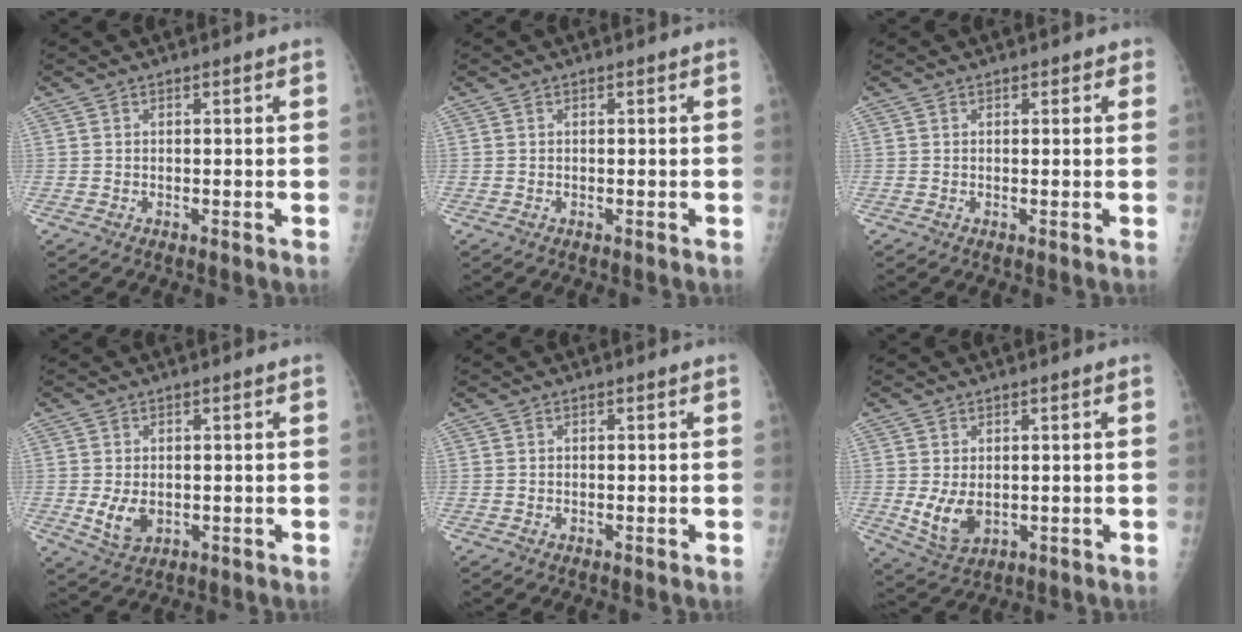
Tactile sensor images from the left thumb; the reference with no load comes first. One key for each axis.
{"total": 0.0}
{"total": 1.3, "fx": 0.7, "fy": 0.9, "fz": 0.7, "tx": 0.008, "ty": 0.000, "tz": 0.003}
{"total": 4.7, "fx": -0.5, "fy": 3.2, "fz": 3.4, "tx": -0.055, "ty": -0.010, "tz": 0.003}
{"total": 0.0}
{"total": 6.0, "fx": -0.2, "fy": 4.0, "fz": 4.5, "tx": -0.076, "ty": -0.012, "tz": 0.013}